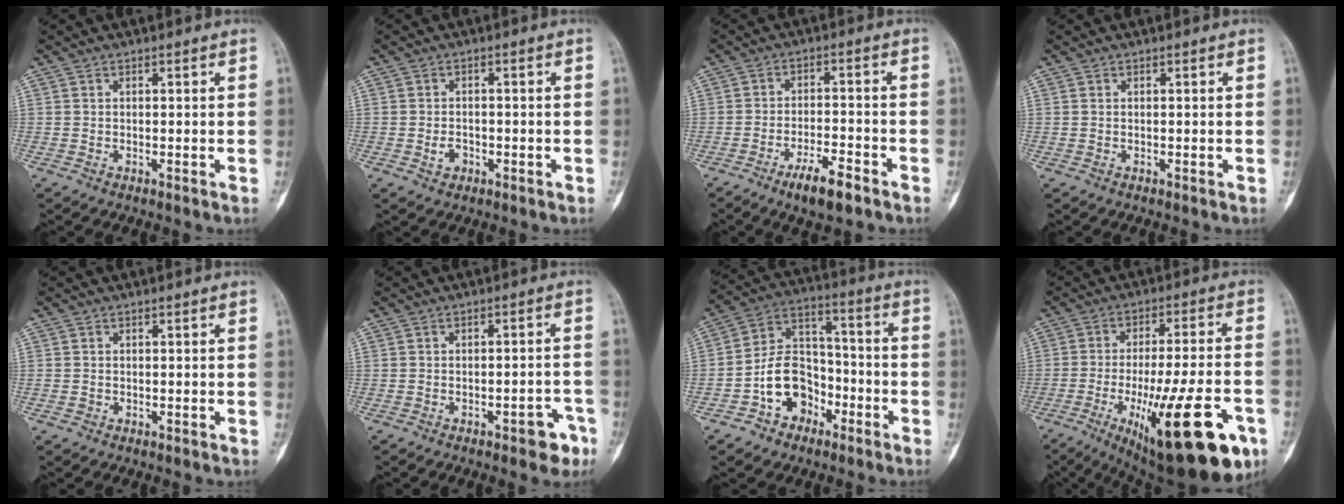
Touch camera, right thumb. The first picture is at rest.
{"total": 2.5, "force": [-0.9, 1.9, 1.3], "torque": [-0.013, 0.006, -0.012]}
{"total": 7.2, "force": [-4.7, 2.0, 5.0], "torque": [-0.083, 0.024, -0.076]}
{"total": 0.0}
{"total": 0.5, "force": [-0.1, 0.5, 0.1], "torque": [0.002, 0.003, -0.001]}
{"total": 5.2, "force": [-2.9, 2.2, 3.7], "torque": [-0.026, 0.027, -0.031]}
{"total": 12.4, "force": [-5.5, 9.1, 6.4], "torque": [-0.076, 0.064, -0.100]}
{"total": 26.3, "force": [-10.5, 7.7, 22.8], "torque": [-0.302, 0.020, -0.141]}